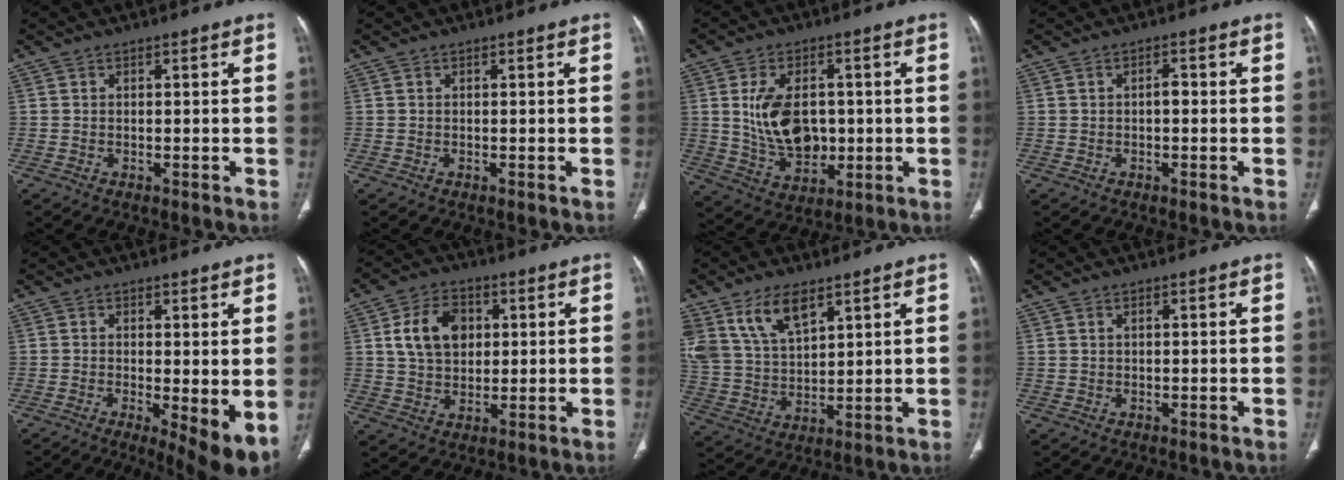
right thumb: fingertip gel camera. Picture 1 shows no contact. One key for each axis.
{"total": 0.0}
{"total": 12.2, "fx": 0.9, "fy": 8.1, "fz": 9.1, "tx": -0.137, "ty": -0.009, "tz": 0.033}
{"total": 1.5, "fx": -0.2, "fy": 0.8, "fz": 1.2, "tx": -0.015, "ty": 0.005, "tz": -0.006}
{"total": 8.0, "fx": -0.9, "fy": 2.4, "fz": 7.6, "tx": -0.115, "ty": -0.024, "tz": -0.010}
{"total": 10.5, "fx": 2.6, "fy": 7.6, "fz": 6.8, "tx": -0.097, "ty": -0.001, "tz": 0.047}
{"total": 12.1, "fx": 7.3, "fy": 6.1, "fz": 7.4, "tx": -0.128, "ty": -0.025, "tz": 0.156}
{"total": 0.7, "fx": 0.4, "fy": 0.3, "fz": 0.5, "tx": -0.011, "ty": 0.004, "tz": 0.011}